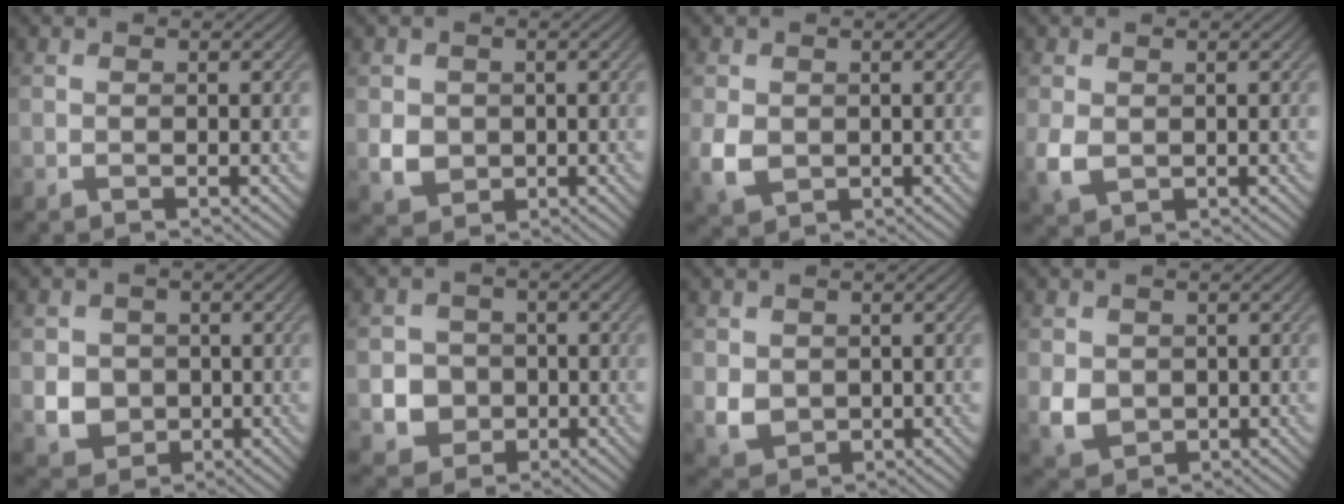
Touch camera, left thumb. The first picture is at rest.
{"total": 3.5, "force": [-0.1, 3.2, 1.4], "torque": [-0.037, -0.008, -0.001]}
{"total": 4.0, "force": [-0.3, 3.2, 2.3], "torque": [-0.061, -0.010, -0.003]}
{"total": 3.3, "force": [0.0, 2.5, 2.2], "torque": [-0.059, -0.006, 0.002]}
{"total": 4.6, "force": [-0.2, 4.3, 1.7], "torque": [-0.044, -0.011, -0.013]}
{"total": 4.7, "force": [-0.9, 4.4, 1.4], "torque": [-0.026, -0.007, -0.036]}
{"total": 3.3, "force": [0.6, 2.9, 1.5], "torque": [-0.046, -0.009, 0.016]}
{"total": 3.8, "force": [0.3, 3.3, 1.8], "torque": [-0.054, -0.010, 0.009]}